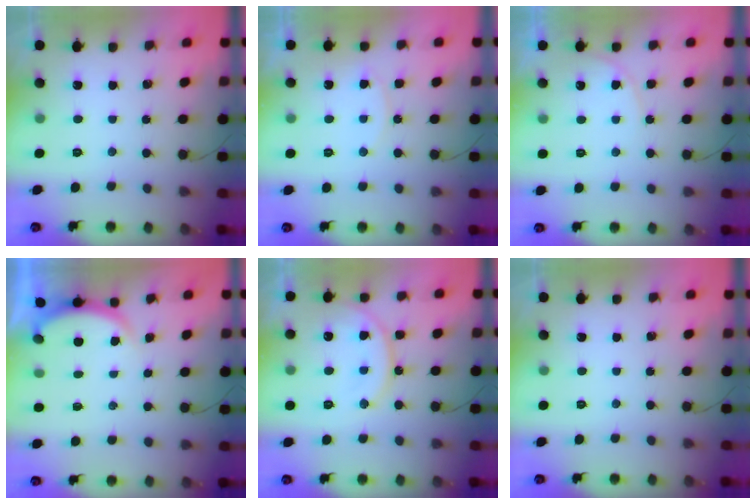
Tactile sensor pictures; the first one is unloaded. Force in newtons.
{"total": 5.8, "press": 5.8, "slide": 0.6}
{"total": 6.9, "press": 6.9, "slide": 0.6}
{"total": 3.0, "press": 2.9, "slide": 0.6}
{"total": 14.4, "press": 14.3, "slide": 1.4}
{"total": 0.0}